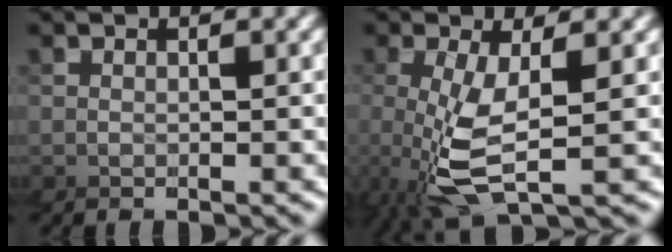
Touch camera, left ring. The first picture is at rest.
{"total": 3.2, "force": [-0.9, 0.3, 3.0], "torque": [-0.106, -0.017, -0.002]}